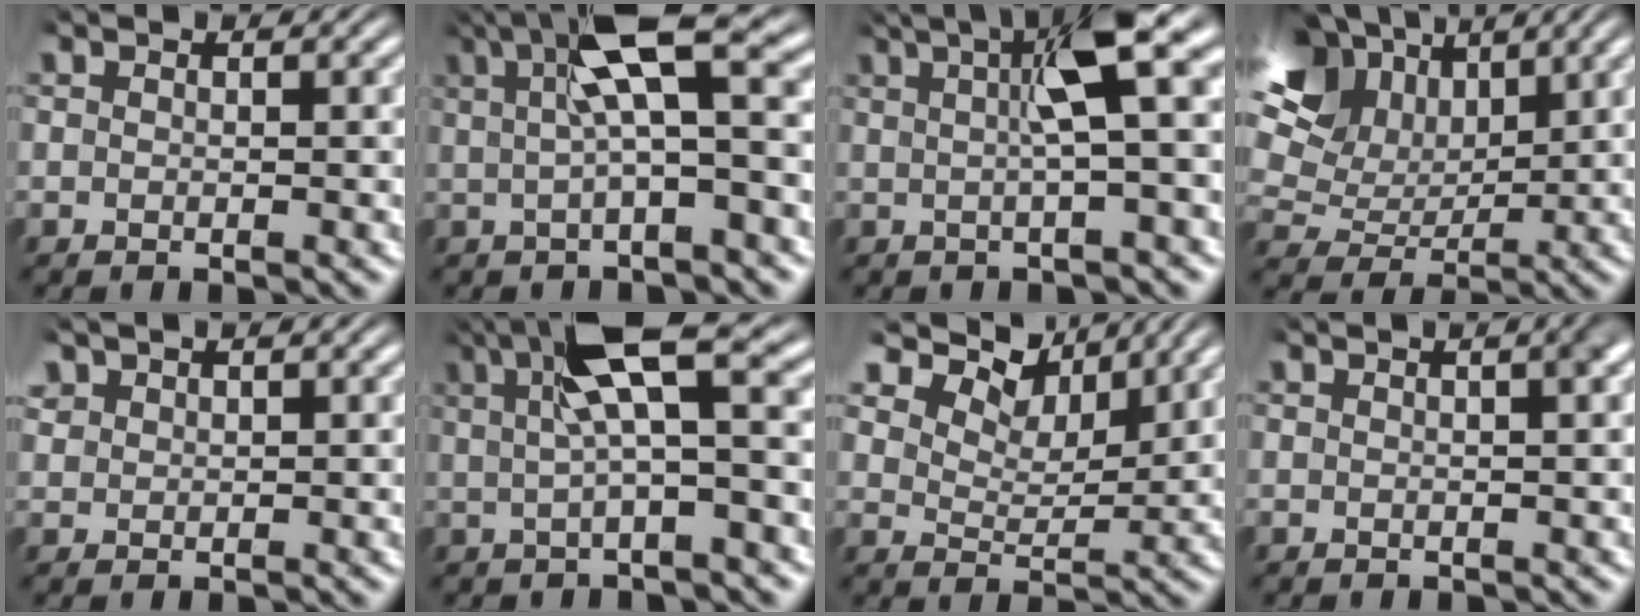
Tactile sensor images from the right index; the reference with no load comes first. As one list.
[{"total": 6.8, "force": [1.9, 1.1, 6.4], "torque": [-0.088, 0.021, 0.027]}, {"total": 7.9, "force": [2.9, 1.2, 7.2], "torque": [-0.091, 0.035, 0.034]}, {"total": 11.9, "force": [4.5, 8.4, 7.2], "torque": [-0.122, 0.003, 0.072]}, {"total": 1.3, "force": [1.1, 0.5, 0.4], "torque": [-0.013, -0.002, 0.030]}, {"total": 7.3, "force": [2.3, 1.6, 6.8], "torque": [-0.097, 0.021, 0.035]}, {"total": 8.6, "force": [5.6, 4.7, 4.5], "torque": [-0.087, 0.013, 0.082]}, {"total": 1.5, "force": [0.4, 0.0, 1.4], "torque": [-0.012, 0.009, 0.004]}]